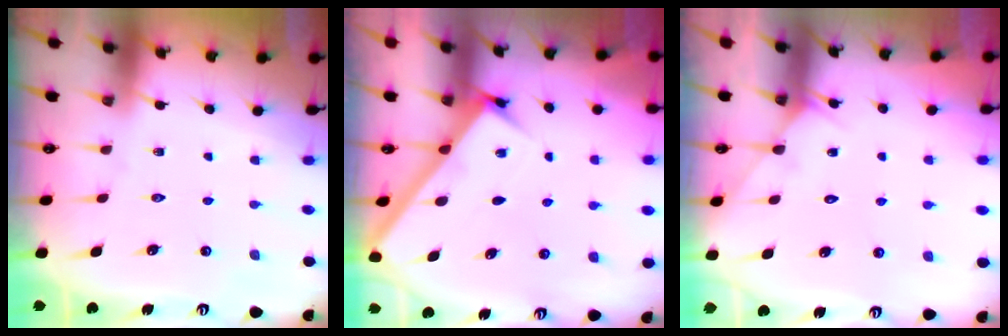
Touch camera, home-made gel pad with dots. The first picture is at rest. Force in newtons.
{"total": 2.9, "press": 2.9, "slide": 0.2}
{"total": 5.3, "press": 5.3, "slide": 0.3}